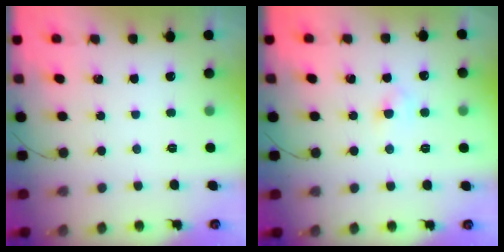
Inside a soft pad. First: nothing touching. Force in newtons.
{"total": 3.3, "press": 3.1, "slide": 1.1}